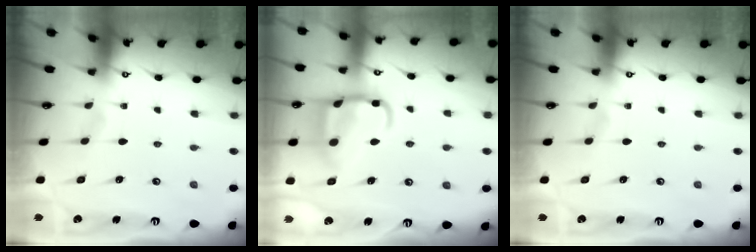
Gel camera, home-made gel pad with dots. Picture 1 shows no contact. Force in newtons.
{"total": 15.8, "press": 15.7, "slide": 1.6}
{"total": 0.0}